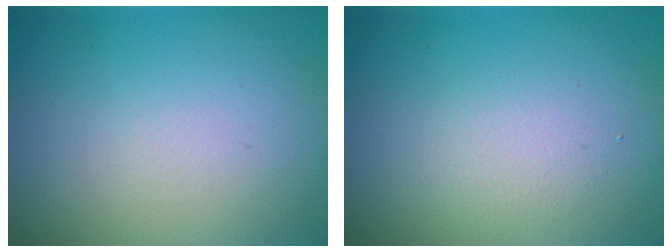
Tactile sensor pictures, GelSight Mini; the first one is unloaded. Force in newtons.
{"total": 1.6, "press": 1.6, "slide": 0.1}